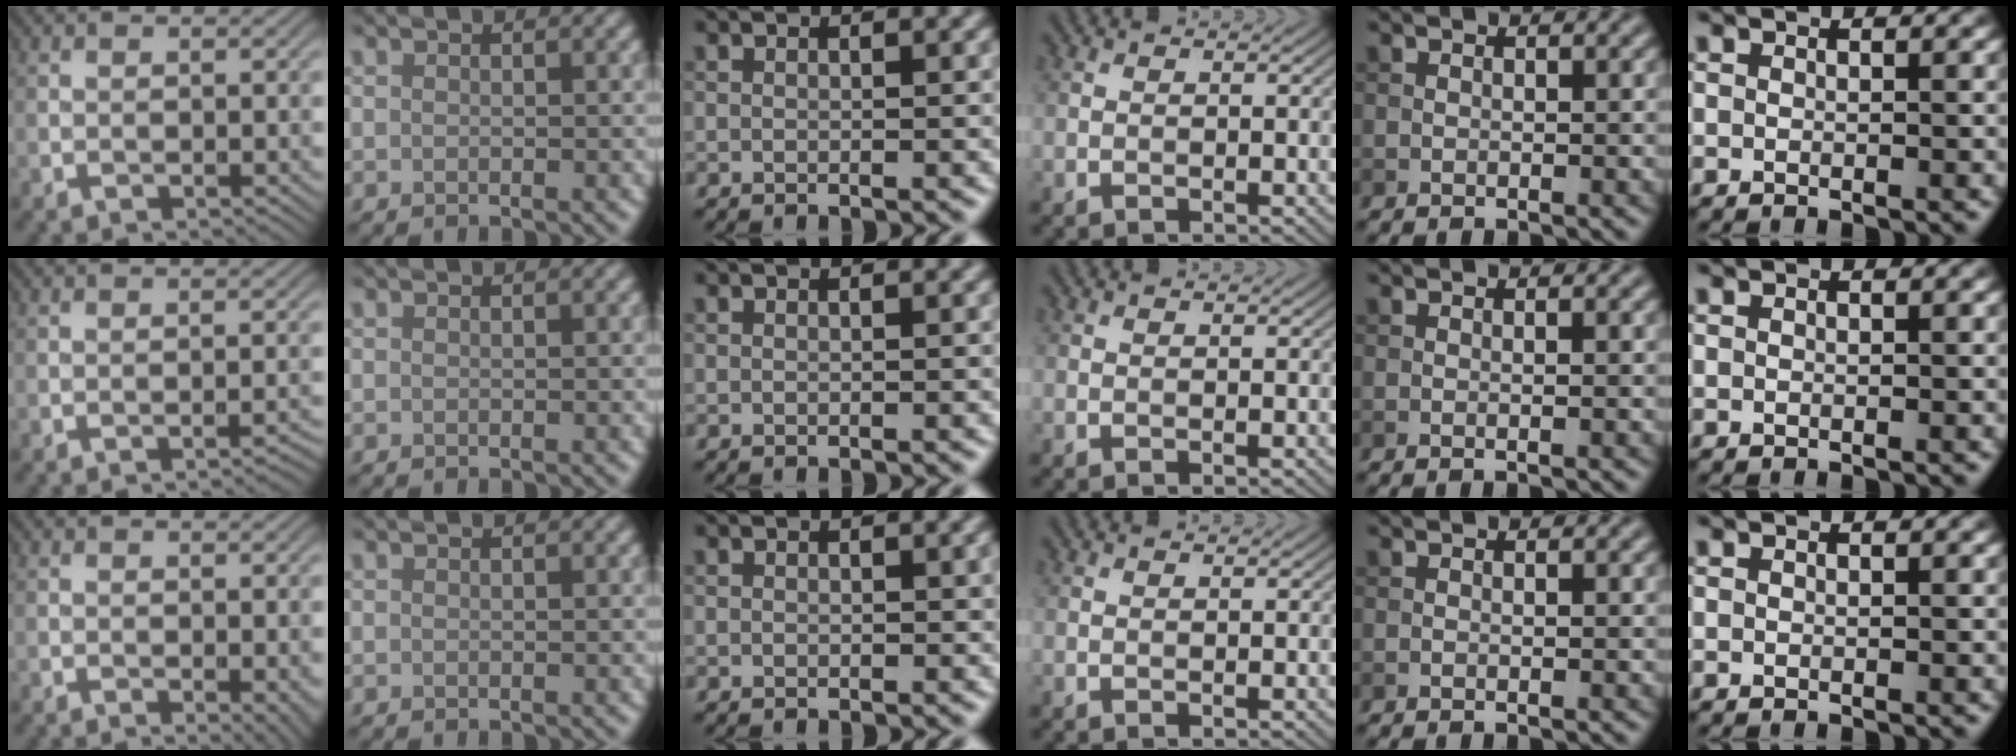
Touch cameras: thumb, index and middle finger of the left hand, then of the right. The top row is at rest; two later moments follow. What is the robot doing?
{"motion": "screw", "object": "dispenser bottle"}